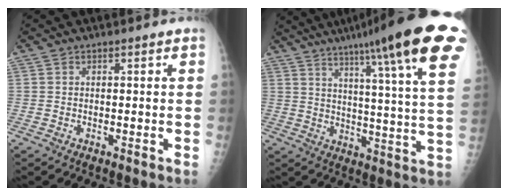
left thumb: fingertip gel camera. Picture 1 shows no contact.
{"total": 26.2, "force": [16.1, 2.3, 20.5], "torque": [-0.271, -0.049, 0.216]}